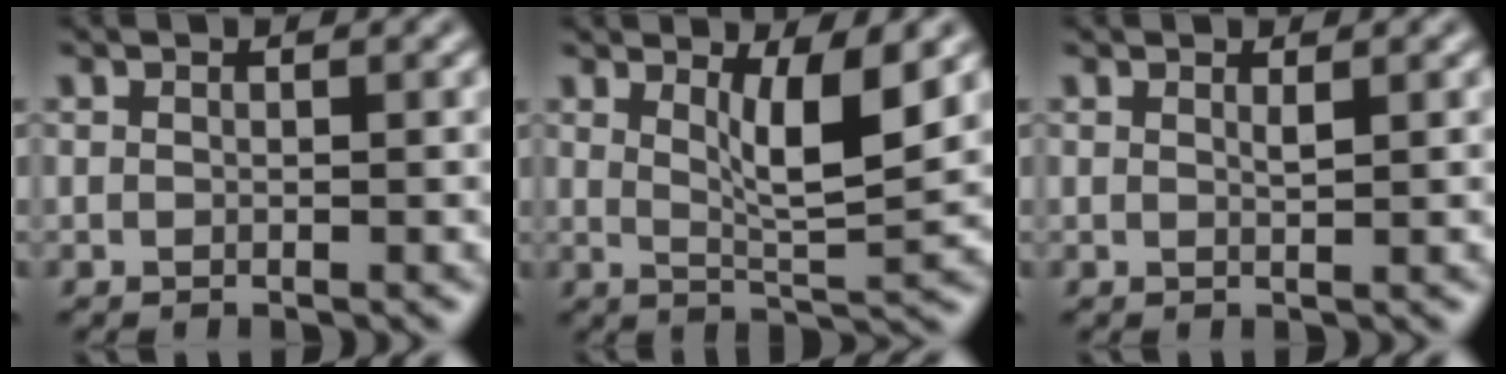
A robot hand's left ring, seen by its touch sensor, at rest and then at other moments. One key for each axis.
{"total": 4.7, "fx": 1.9, "fy": 1.0, "fz": 4.2, "tx": -0.068, "ty": -0.011, "tz": 0.035}
{"total": 0.6, "fx": 0.4, "fy": 0.0, "fz": 0.4, "tx": -0.005, "ty": -0.002, "tz": 0.008}